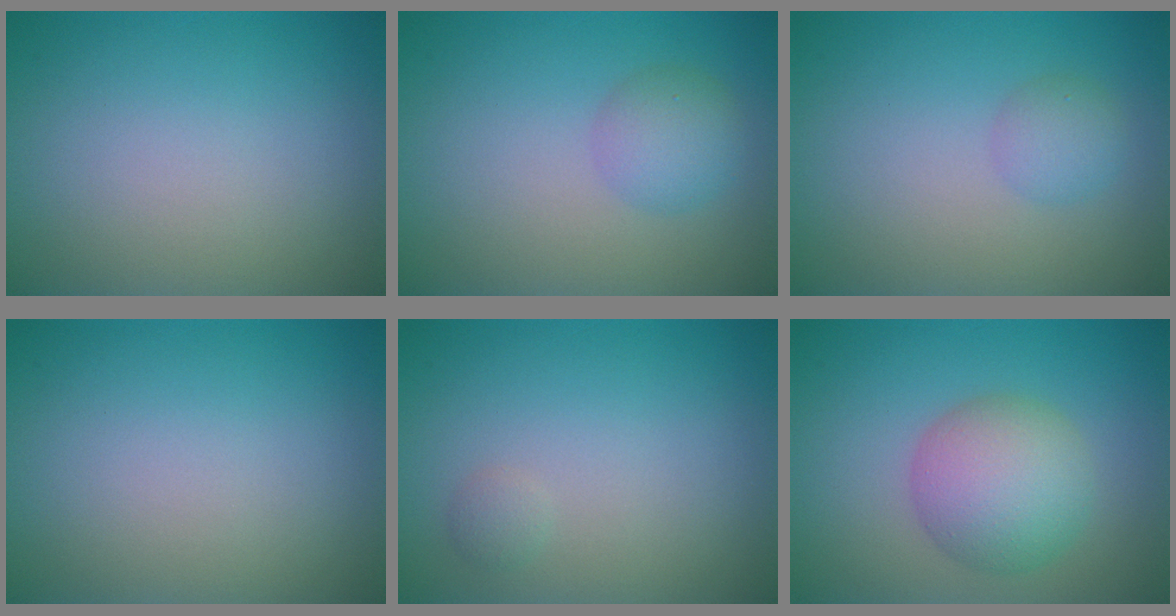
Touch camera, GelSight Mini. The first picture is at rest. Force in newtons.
{"total": 2.6, "press": 2.6, "slide": 0.0}
{"total": 1.7, "press": 1.7, "slide": 0.0}
{"total": 0.0}
{"total": 0.7, "press": 0.7, "slide": 0.0}
{"total": 5.6, "press": 5.6, "slide": 0.1}